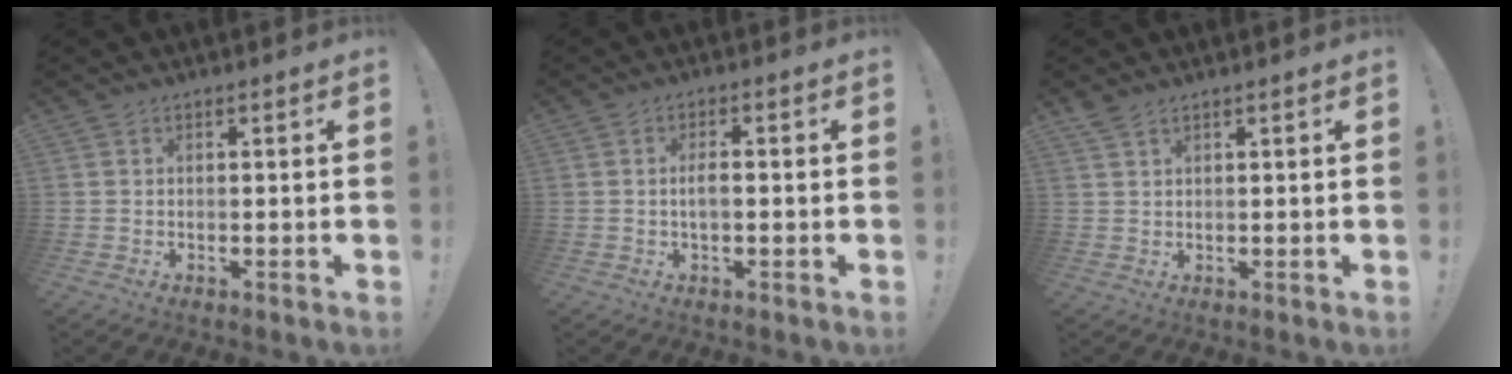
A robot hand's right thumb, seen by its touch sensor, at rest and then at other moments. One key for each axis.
{"total": 3.0, "fx": -0.6, "fy": 0.8, "fz": 2.9, "tx": -0.056, "ty": 0.001, "tz": -0.015}
{"total": 2.4, "fx": 2.1, "fy": 0.7, "fz": 1.1, "tx": -0.016, "ty": -0.010, "tz": 0.038}